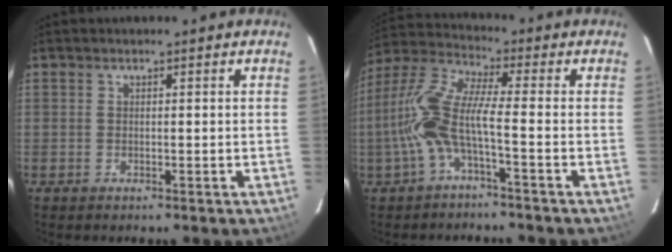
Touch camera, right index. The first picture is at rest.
{"total": 10.0, "force": [-3.0, 1.5, 9.4], "torque": [-0.217, 0.011, -0.063]}